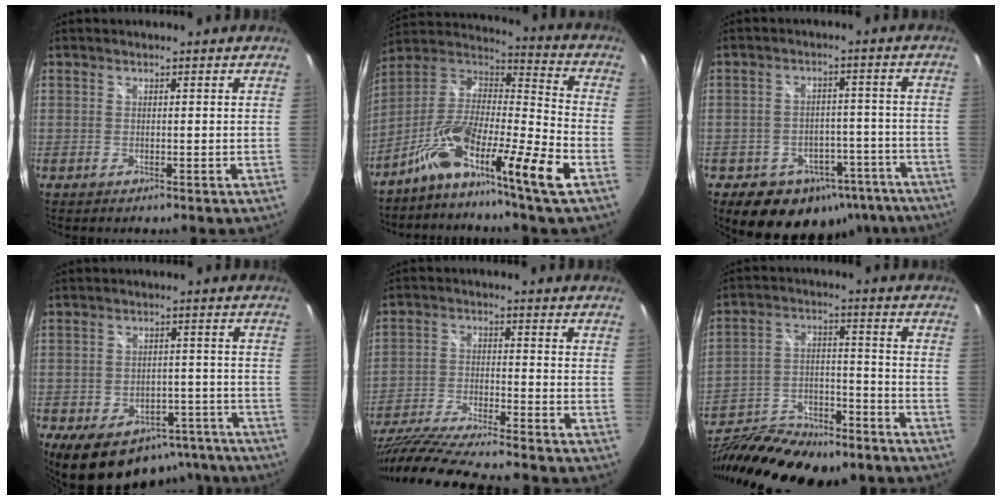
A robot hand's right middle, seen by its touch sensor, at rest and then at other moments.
{"total": 15.3, "force": [-8.6, 0.6, 12.6], "torque": [-0.233, -0.012, -0.172]}
{"total": 15.6, "force": [-9.9, 10.4, 6.1], "torque": [-0.113, 0.028, -0.098]}
{"total": 17.1, "force": [-11.5, 10.0, 7.7], "torque": [-0.148, 0.008, -0.128]}
{"total": 18.2, "force": [-15.9, 0.4, 8.9], "torque": [-0.183, -0.046, -0.278]}
{"total": 26.9, "force": [-20.7, 10.0, 14.0], "torque": [-0.289, -0.033, -0.323]}